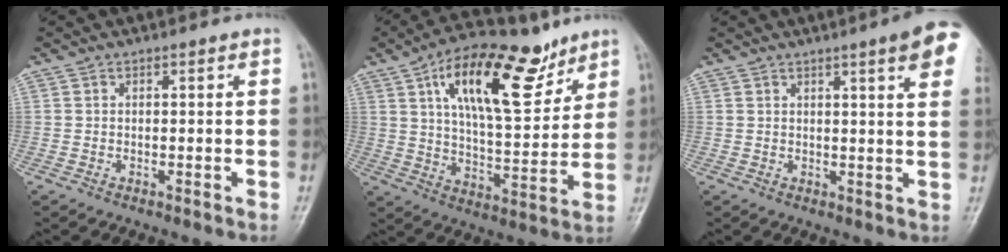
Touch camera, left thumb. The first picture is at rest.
{"total": 20.2, "force": [10.5, 8.7, 14.9], "torque": [-0.201, -0.035, 0.176]}
{"total": 9.9, "force": [5.2, 1.4, 8.3], "torque": [-0.089, -0.013, 0.051]}